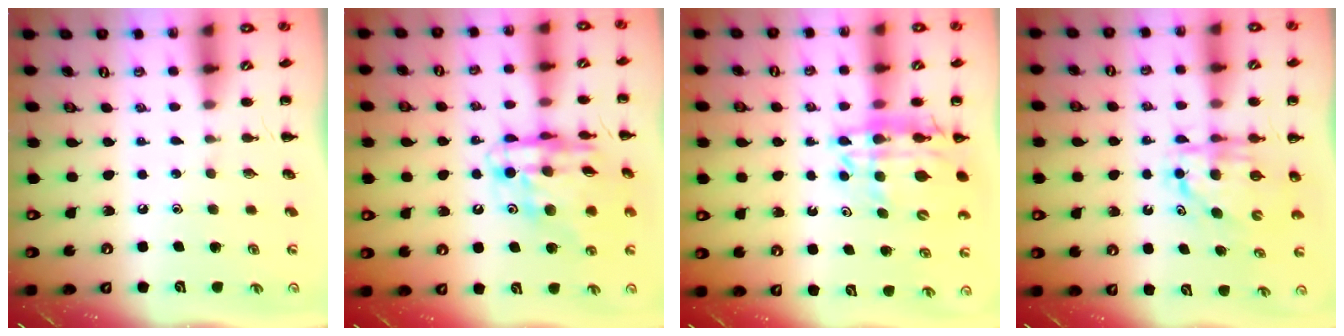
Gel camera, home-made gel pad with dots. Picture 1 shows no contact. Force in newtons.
{"total": 16.7, "press": 16.1, "slide": 4.4}
{"total": 15.2, "press": 14.7, "slide": 3.9}
{"total": 6.4, "press": 6.3, "slide": 0.8}